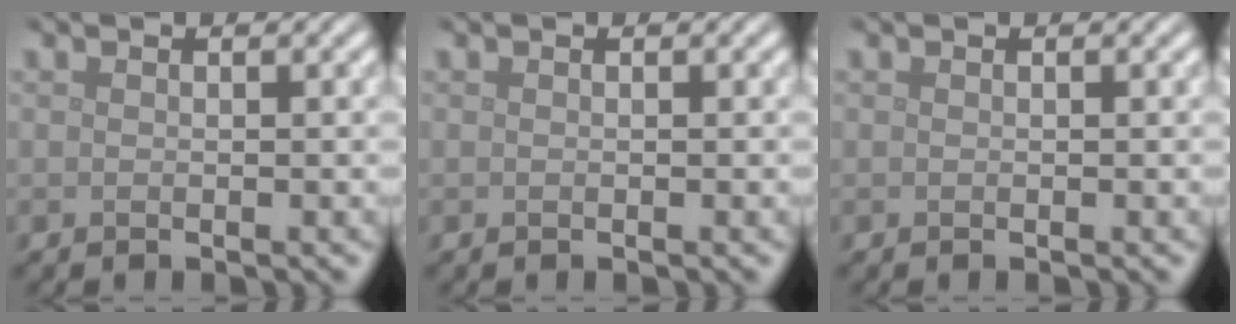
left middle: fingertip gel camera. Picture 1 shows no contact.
{"total": 0.0}
{"total": 0.0}